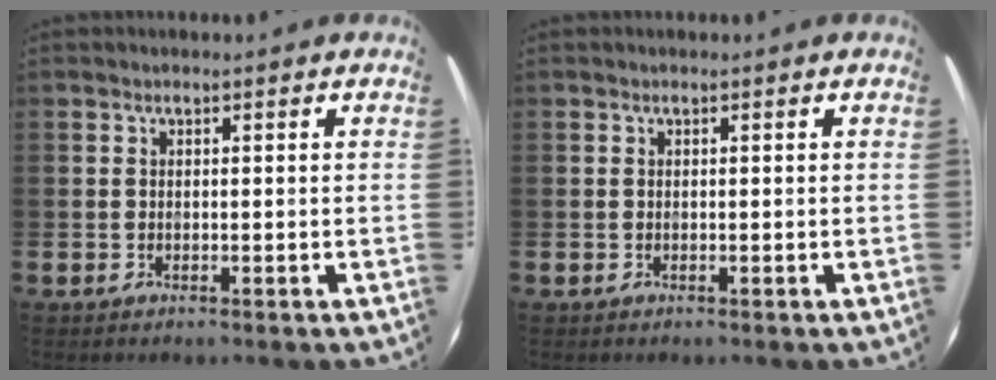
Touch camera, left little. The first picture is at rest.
{"total": 0.0}